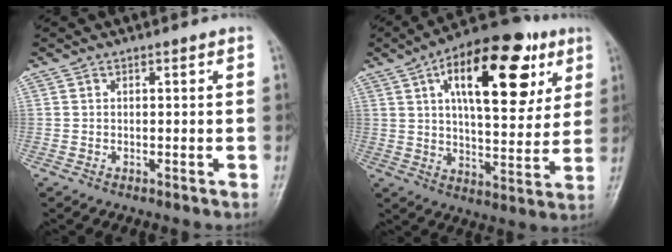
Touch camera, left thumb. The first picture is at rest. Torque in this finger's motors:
{"motor_torque": [0.86, 0.97, 2.23, -0.54, 0.19]}